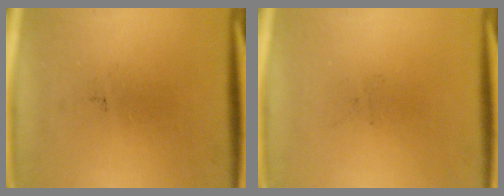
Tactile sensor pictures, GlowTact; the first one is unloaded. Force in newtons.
{"total": 0.0}